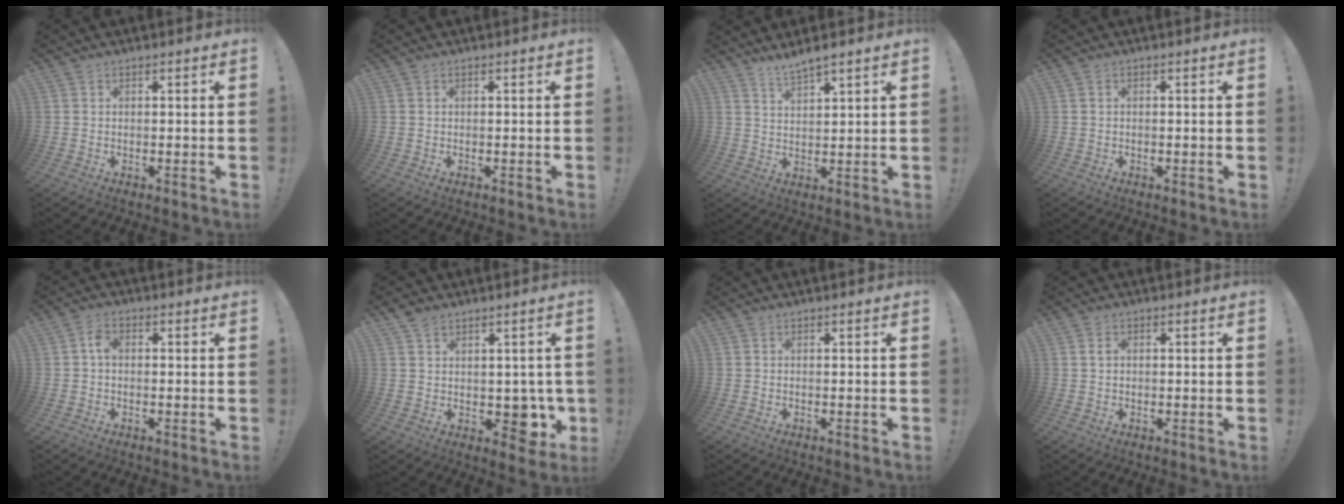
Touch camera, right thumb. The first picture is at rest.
{"total": 0.0}
{"total": 4.4, "force": [4.0, 0.4, 1.8], "torque": [-0.031, -0.028, 0.070]}
{"total": 0.0}
{"total": 3.0, "force": [0.0, 1.9, 2.3], "torque": [-0.037, 0.007, -0.003]}
{"total": 9.4, "force": [2.3, 7.3, 5.5], "torque": [-0.063, -0.020, 0.058]}
{"total": 0.0}
{"total": 1.7, "force": [0.4, 1.2, 1.1], "torque": [-0.031, 0.009, 0.008]}